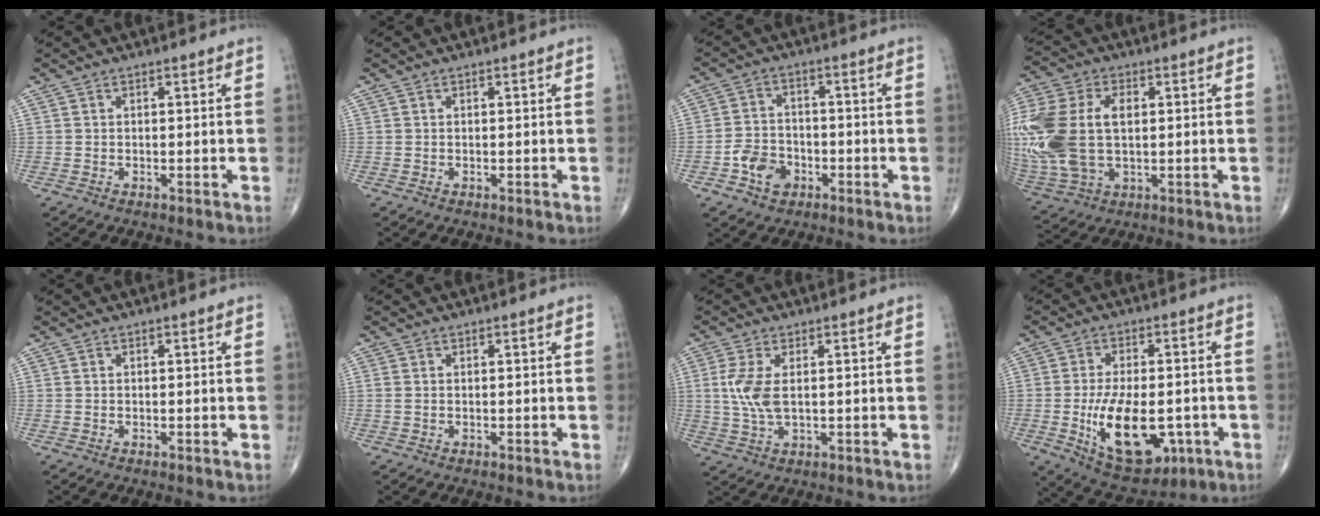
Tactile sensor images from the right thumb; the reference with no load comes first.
{"total": 0.0}
{"total": 6.6, "force": [-2.9, 4.9, 3.4], "torque": [-0.045, 0.020, -0.050]}
{"total": 21.4, "force": [1.4, 13.3, 16.6], "torque": [-0.421, 0.006, 0.037]}
{"total": 0.0}
{"total": 0.6, "force": [0.0, 0.4, 0.5], "torque": [-0.016, 0.004, 0.004]}
{"total": 6.2, "force": [0.8, 2.8, 5.4], "torque": [-0.134, -0.002, 0.020]}
{"total": 16.2, "force": [-4.0, 8.5, 13.2], "torque": [-0.203, 0.000, -0.042]}